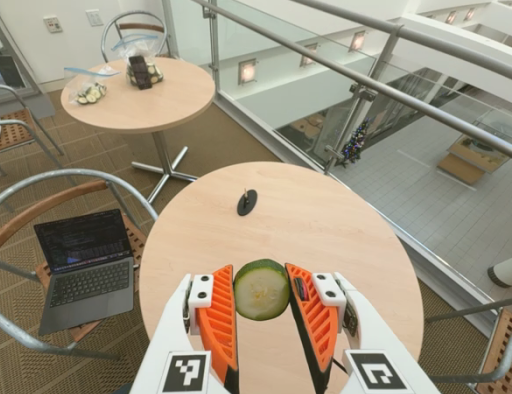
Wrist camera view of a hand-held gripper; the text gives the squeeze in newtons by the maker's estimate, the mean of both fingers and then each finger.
{"total": 7.7, "left": 8.0, "right": 7.3}